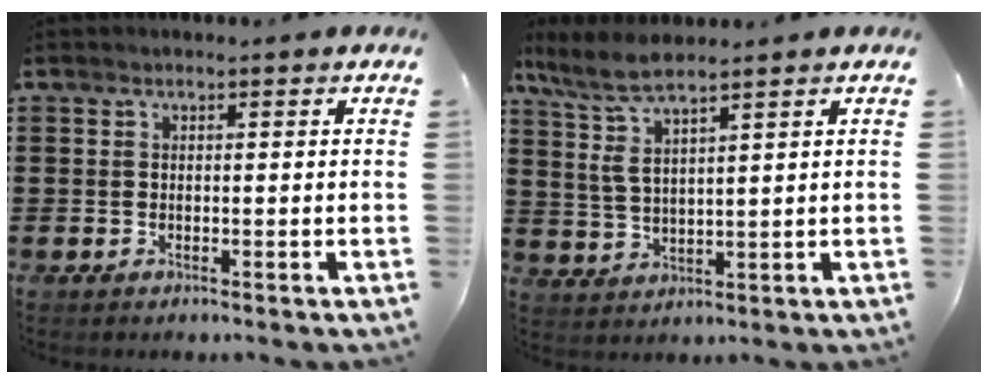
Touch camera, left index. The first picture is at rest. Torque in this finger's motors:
{"motor_torque": [0.43, -0.37, 0.27, 0.17]}